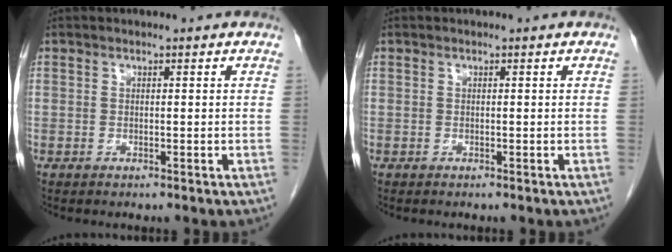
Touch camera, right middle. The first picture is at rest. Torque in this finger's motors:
{"motor_torque": [0.46, 0.06, -0.05, 0.00]}